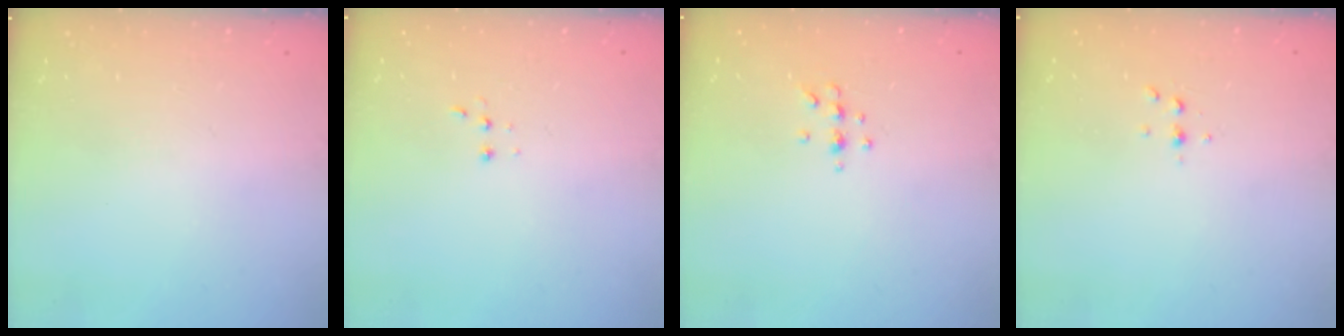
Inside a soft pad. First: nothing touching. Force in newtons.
{"total": 2.7, "press": 2.7, "slide": 0.5}
{"total": 4.7, "press": 4.6, "slide": 1.1}
{"total": 3.1, "press": 3.1, "slide": 0.5}